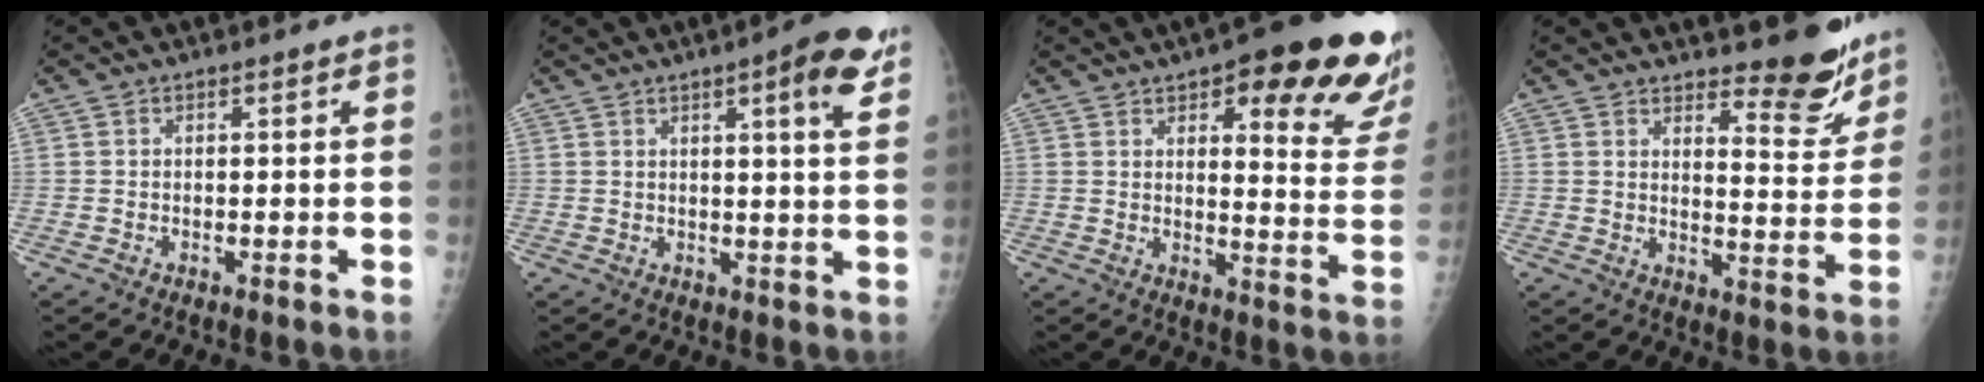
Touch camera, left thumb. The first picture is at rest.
{"total": 8.2, "force": [4.4, 1.2, 6.8], "torque": [-0.083, -0.017, 0.052]}
{"total": 21.4, "force": [12.5, 6.1, 16.2], "torque": [-0.163, -0.055, 0.149]}
{"total": 9.5, "force": [8.2, 2.5, 4.2], "torque": [-0.030, -0.076, 0.115]}